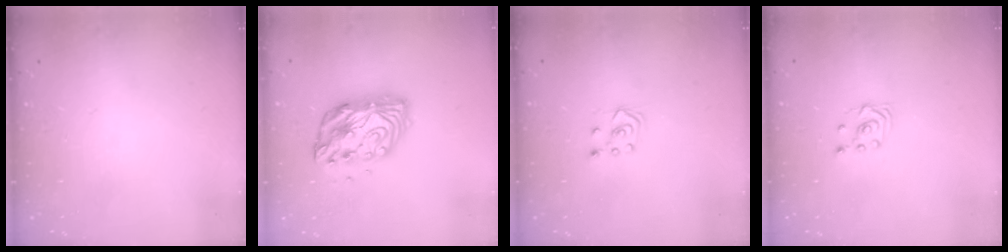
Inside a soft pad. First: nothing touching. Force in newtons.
{"total": 11.1, "press": 11.1, "slide": 0.8}
{"total": 3.6, "press": 3.6, "slide": 0.4}
{"total": 2.9, "press": 2.6, "slide": 1.4}